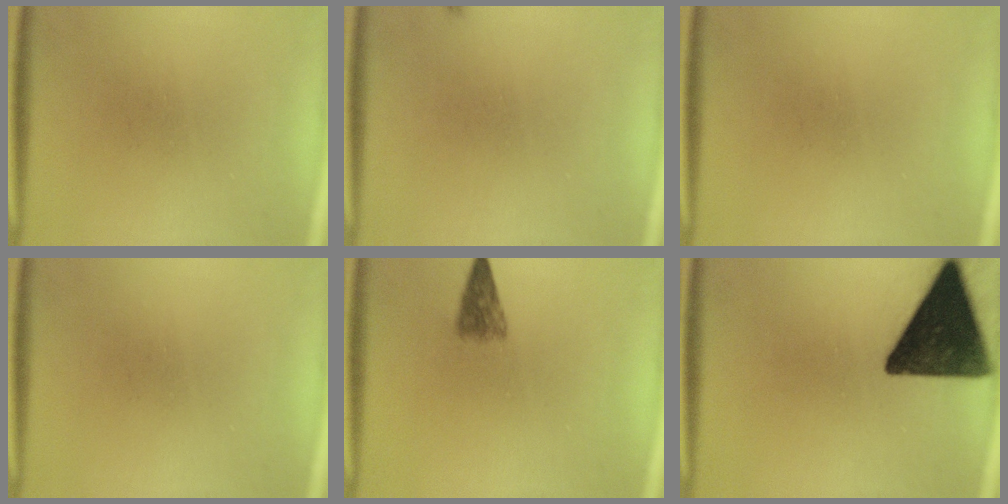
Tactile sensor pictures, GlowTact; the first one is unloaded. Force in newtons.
{"total": 0.5}
{"total": 0.0}
{"total": 0.0}
{"total": 2.9}
{"total": 17.3}